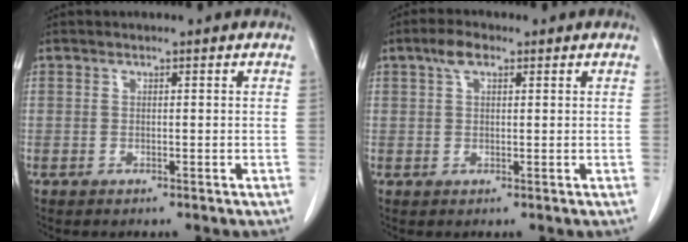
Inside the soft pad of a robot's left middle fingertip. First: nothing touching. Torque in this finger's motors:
{"motor_torque": [0.42, -0.31, -0.15, -0.03]}